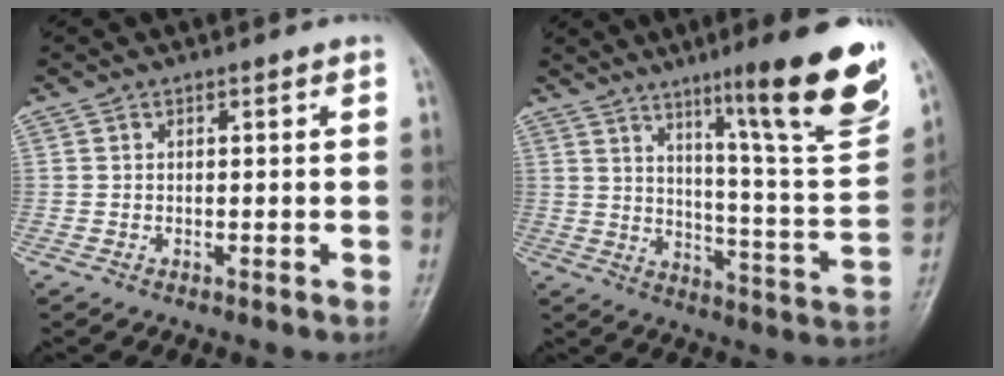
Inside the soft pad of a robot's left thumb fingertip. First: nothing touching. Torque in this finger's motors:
{"motor_torque": [0.90, 0.55, 1.51, -1.25, 0.25]}